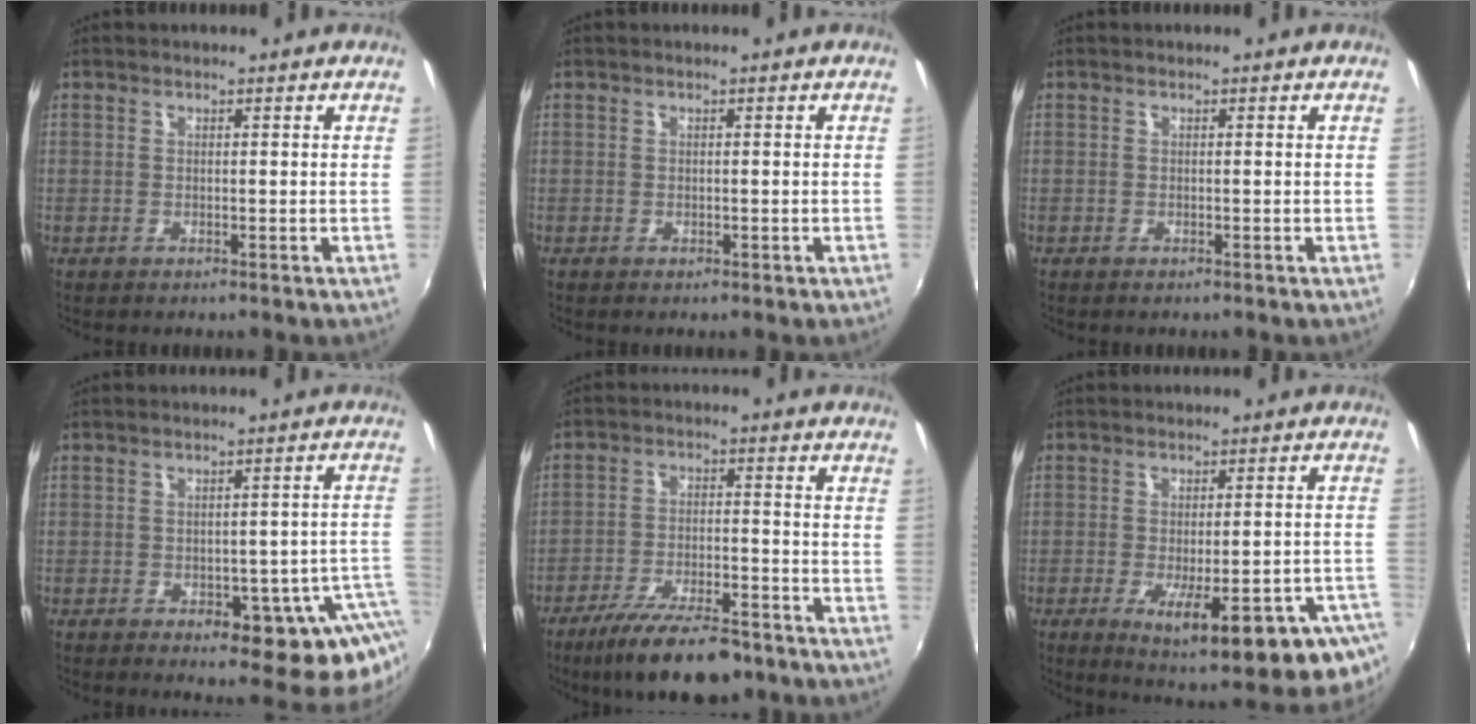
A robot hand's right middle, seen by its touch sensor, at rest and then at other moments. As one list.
[{"total": 0.5, "force": [-0.2, 0.3, 0.3], "torque": [-0.002, -0.002, -0.004]}, {"total": 0.0}, {"total": 13.1, "force": [-5.6, 5.8, 10.3], "torque": [-0.116, -0.015, -0.063]}, {"total": 14.7, "force": [-11.4, 4.2, 8.4], "torque": [-0.172, -0.023, -0.180]}, {"total": 19.0, "force": [-10.1, 4.7, 15.4], "torque": [-0.214, -0.044, -0.127]}]